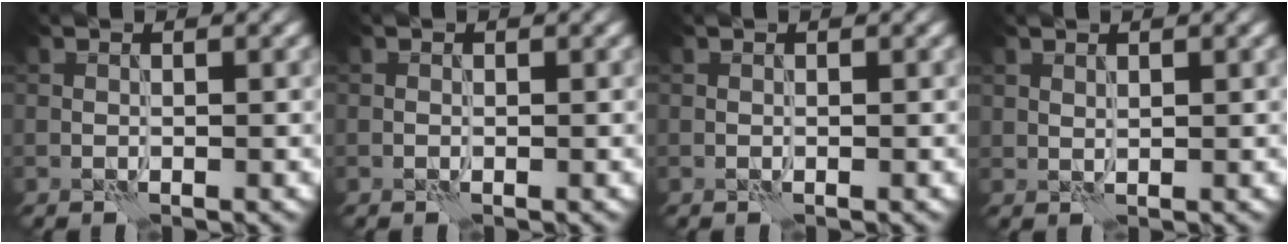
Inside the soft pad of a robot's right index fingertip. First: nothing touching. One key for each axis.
{"total": 0.0}
{"total": 0.0}
{"total": 0.7, "fx": 0.7, "fy": 0.2, "fz": 0.2, "tx": -0.008, "ty": -0.001, "tz": 0.014}